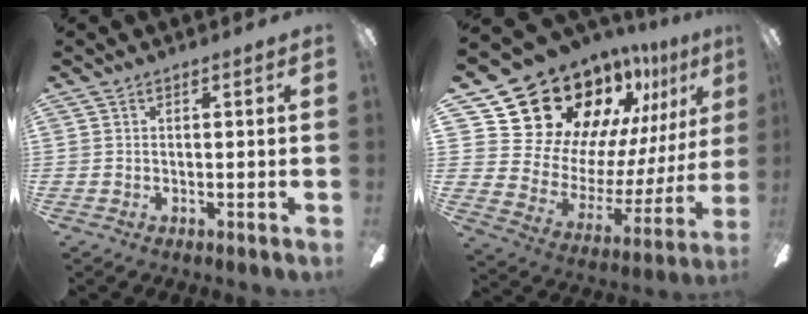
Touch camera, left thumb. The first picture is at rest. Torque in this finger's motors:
{"motor_torque": [2.10, 2.12, 1.37, -1.39, 0.09]}